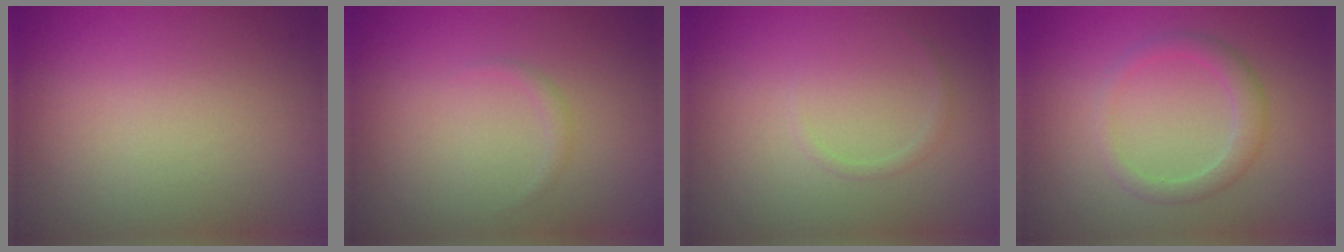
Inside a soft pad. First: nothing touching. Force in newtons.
{"total": 0.6, "press": 0.6, "slide": 0.0}
{"total": 0.6, "press": 0.6, "slide": 0.1}
{"total": 2.2, "press": 2.2, "slide": 0.2}